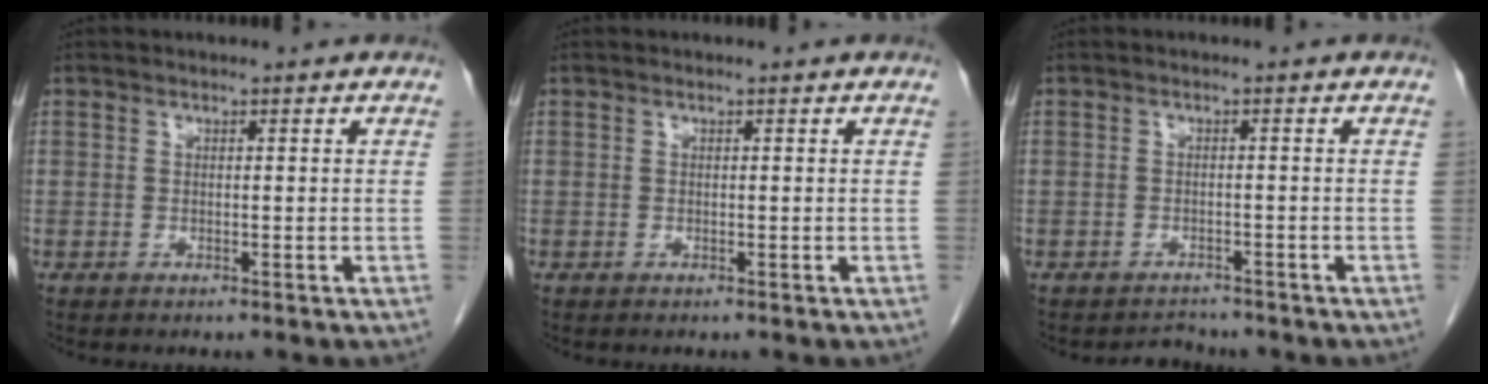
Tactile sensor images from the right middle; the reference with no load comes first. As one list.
[{"total": 0.0}, {"total": 2.1, "force": [-1.9, 0.7, -0.4], "torque": [0.003, -0.003, -0.029]}]